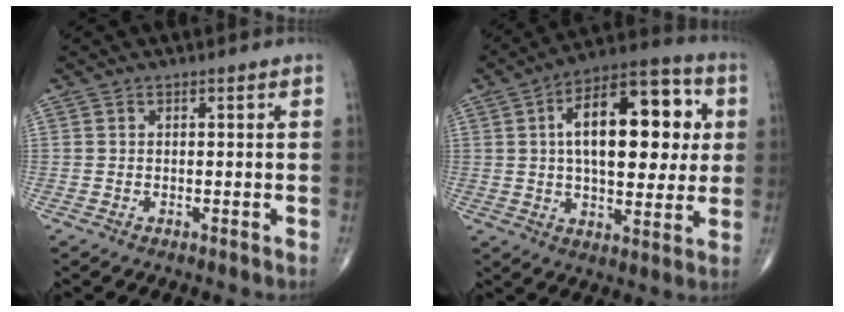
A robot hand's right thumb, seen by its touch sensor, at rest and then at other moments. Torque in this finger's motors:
{"motor_torque": [0.80, 4.21, 1.75, 0.41, 0.16]}